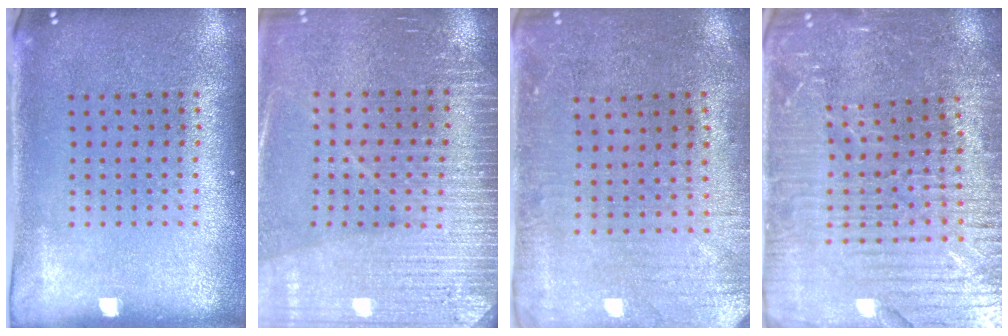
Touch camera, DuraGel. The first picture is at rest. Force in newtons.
{"total": 3.2, "press": 3.2, "slide": 0.2}
{"total": 0.5, "press": 0.3, "slide": 0.5}
{"total": 4.1, "press": 3.9, "slide": 1.1}